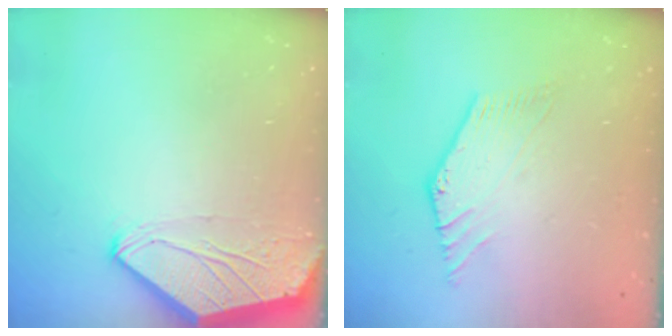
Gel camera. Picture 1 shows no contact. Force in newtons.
{"total": 1.9, "press": 1.9, "slide": 0.2}